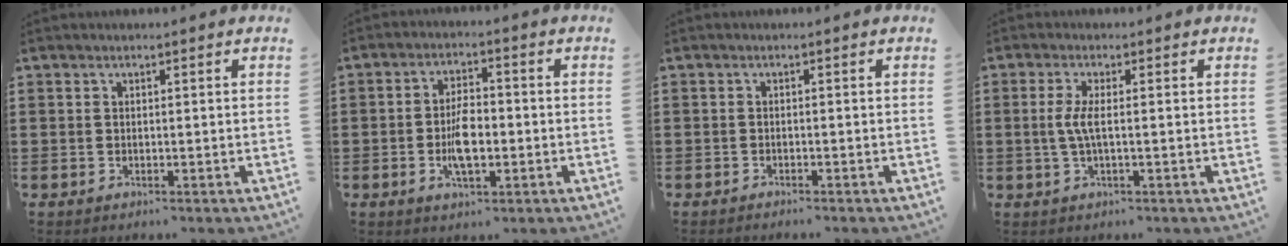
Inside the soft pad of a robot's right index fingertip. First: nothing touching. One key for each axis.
{"total": 6.1, "fx": -1.0, "fy": 2.8, "fz": 5.4, "tx": -0.113, "ty": 0.000, "tz": -0.022}
{"total": 0.8, "fx": -0.8, "fy": -0.2, "fz": 0.1, "tx": -0.003, "ty": -0.004, "tz": -0.016}
{"total": 3.5, "fx": 0.0, "fy": 0.5, "fz": 3.4, "tx": -0.086, "ty": -0.010, "tz": -0.010}